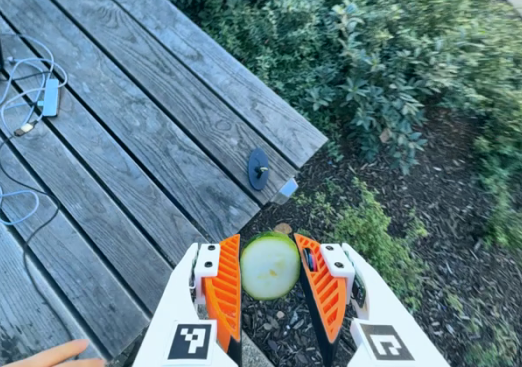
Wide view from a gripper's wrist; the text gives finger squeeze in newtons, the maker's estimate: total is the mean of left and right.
{"total": 10.8, "left": 11.1, "right": 10.6}